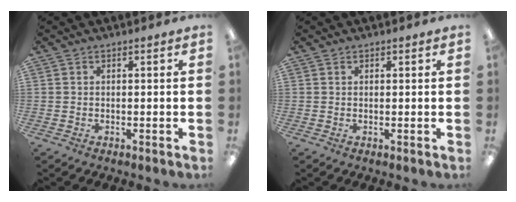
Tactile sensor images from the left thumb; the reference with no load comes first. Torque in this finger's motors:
{"motor_torque": [0.02, 0.04, -0.03, -0.21, -0.01]}